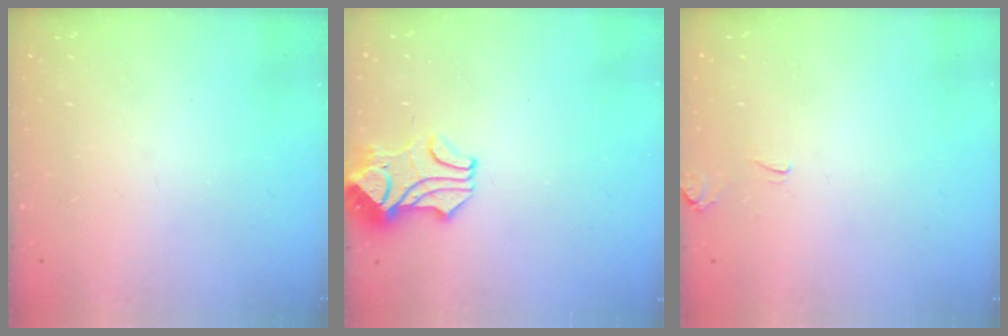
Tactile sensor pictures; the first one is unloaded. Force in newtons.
{"total": 2.1, "press": 1.9, "slide": 1.0}
{"total": 0.6, "press": 0.1, "slide": 0.6}